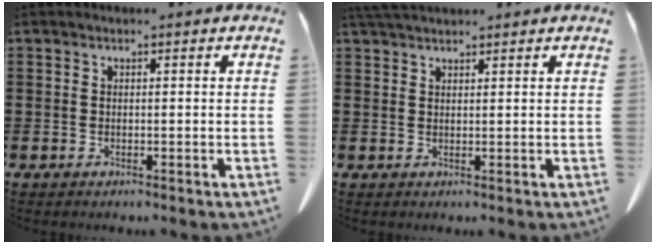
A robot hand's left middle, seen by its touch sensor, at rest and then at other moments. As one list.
[{"total": 2.6, "force": [2.4, 0.4, 0.9], "torque": [-0.024, -0.001, 0.047]}]